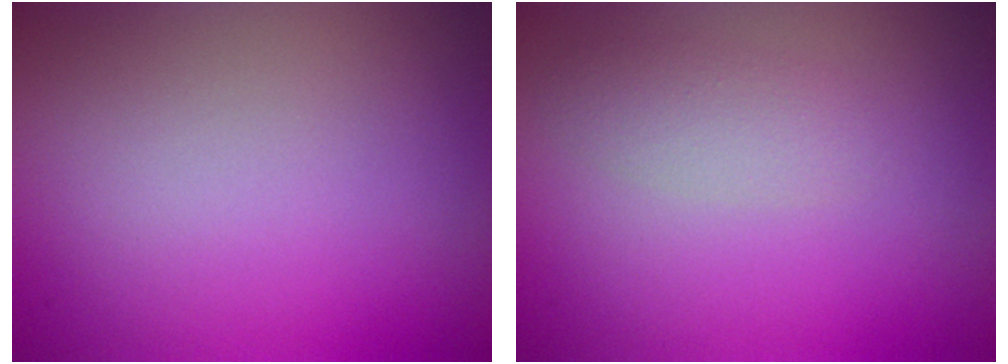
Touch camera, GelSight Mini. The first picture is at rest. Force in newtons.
{"total": 2.0, "press": 2.0, "slide": 0.1}